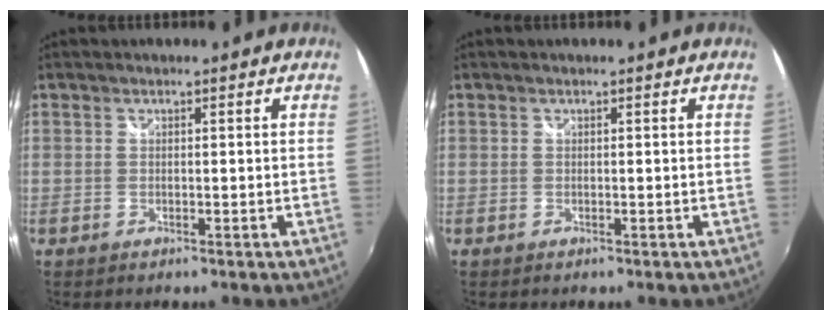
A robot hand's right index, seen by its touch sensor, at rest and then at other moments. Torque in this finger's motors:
{"motor_torque": [-0.11, 0.13, 0.00, 0.00]}